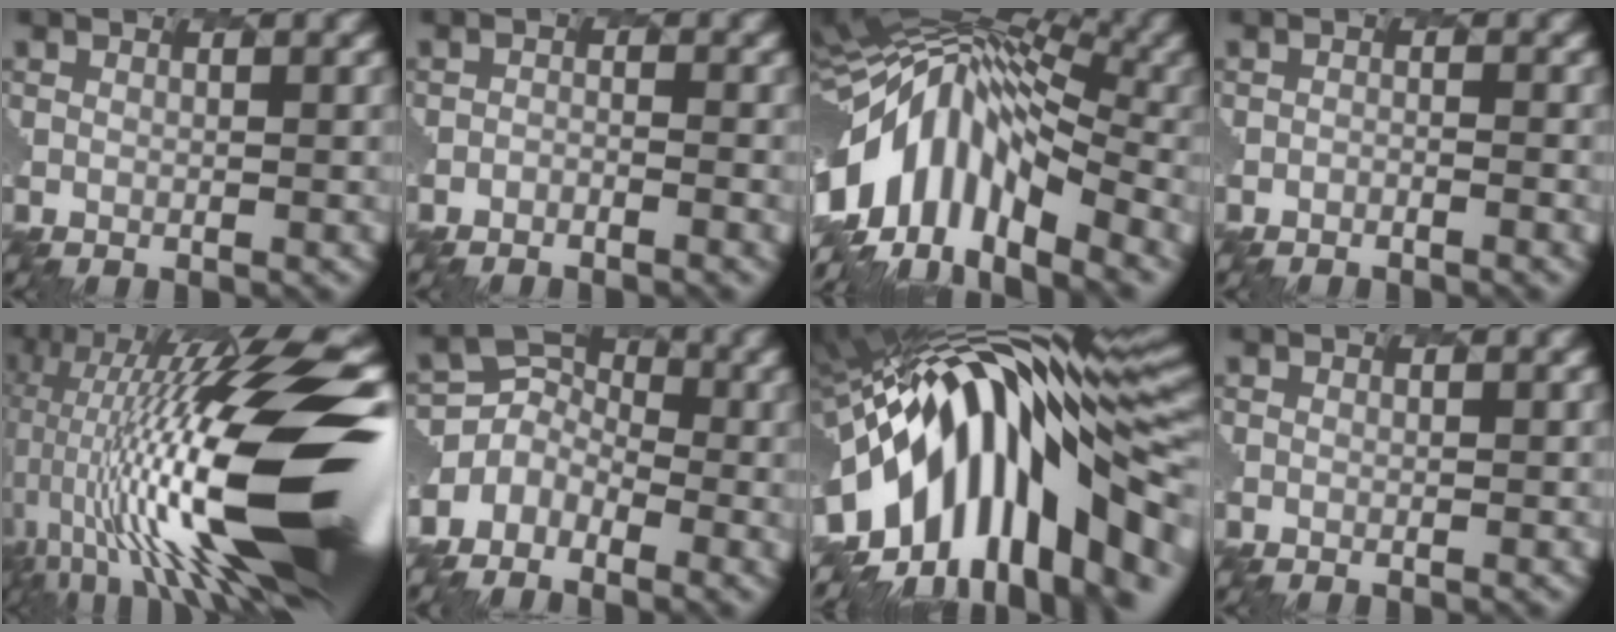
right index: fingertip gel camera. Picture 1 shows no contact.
{"total": 2.3, "force": [-1.2, -0.7, -1.9], "torque": [0.006, -0.001, -0.030]}
{"total": 11.6, "force": [-4.3, 6.6, 8.6], "torque": [-0.175, 0.019, -0.092]}
{"total": 2.0, "force": [-1.1, -0.7, -1.6], "torque": [0.006, 0.004, -0.027]}
{"total": 17.2, "force": [-1.1, 5.4, 16.3], "torque": [-0.312, 0.013, -0.028]}
{"total": 3.6, "force": [-2.5, 2.6, -0.2], "torque": [-0.007, 0.006, -0.057]}
{"total": 12.8, "force": [-4.7, 6.5, 10.0], "torque": [-0.166, 0.028, -0.090]}
{"total": 0.0}